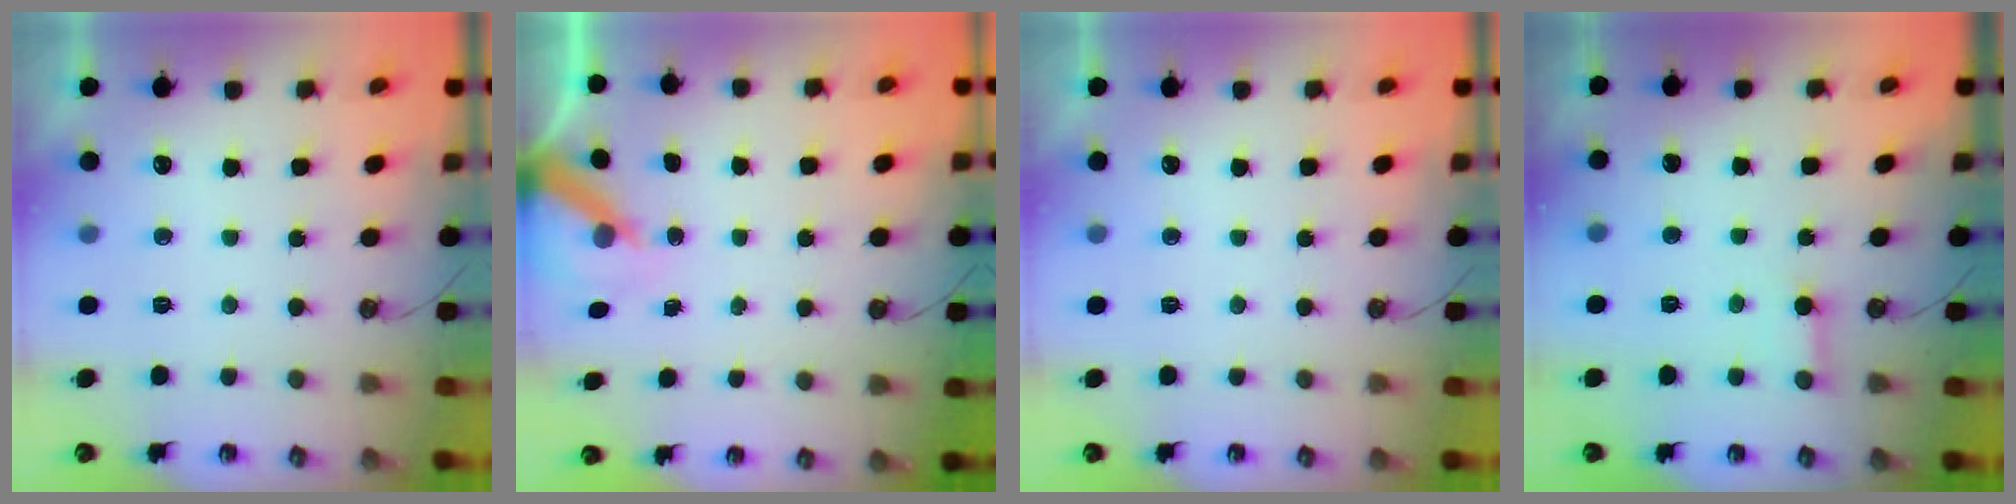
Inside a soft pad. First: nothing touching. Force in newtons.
{"total": 6.2, "press": 6.1, "slide": 0.5}
{"total": 0.0}
{"total": 2.4, "press": 2.4, "slide": 0.0}